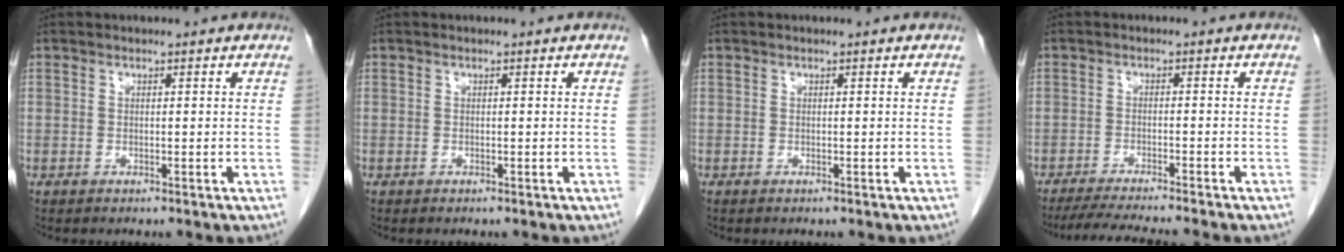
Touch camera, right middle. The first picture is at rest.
{"total": 0.0}
{"total": 0.0}
{"total": 8.7, "force": [-7.7, -0.9, 3.8], "torque": [-0.049, -0.018, -0.123]}